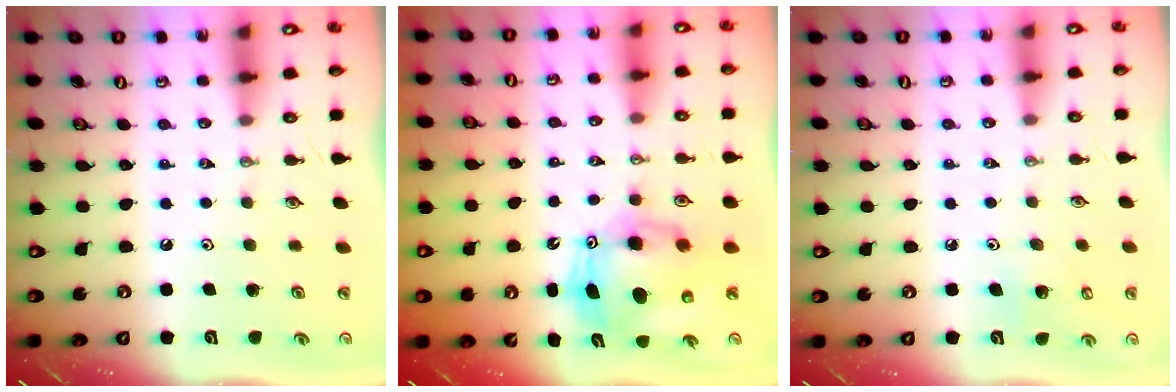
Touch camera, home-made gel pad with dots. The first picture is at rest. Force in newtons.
{"total": 10.2, "press": 10.0, "slide": 2.0}
{"total": 6.9, "press": 6.9, "slide": 0.9}